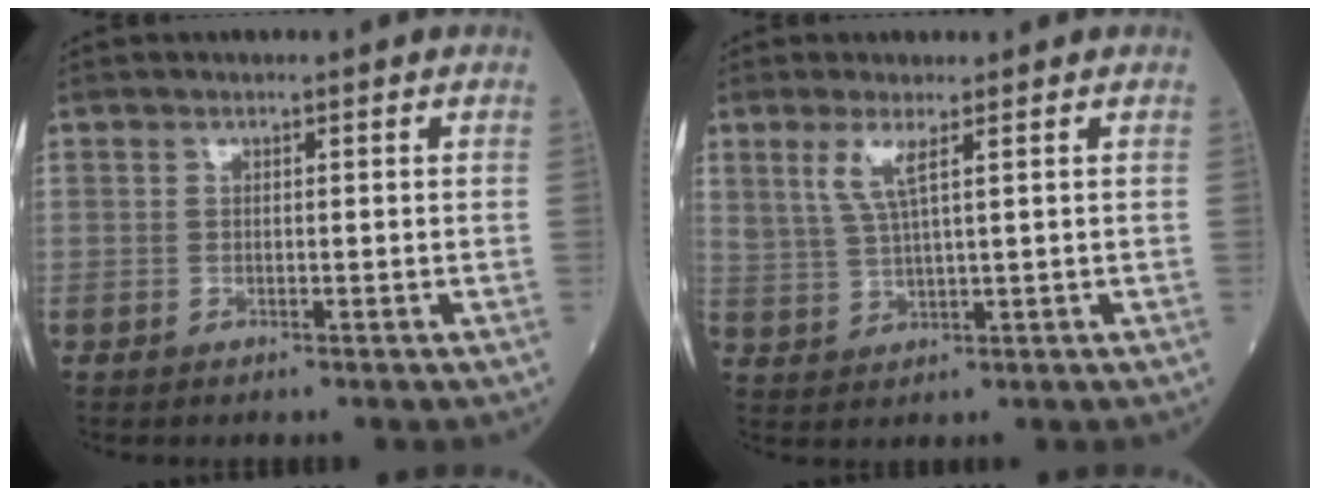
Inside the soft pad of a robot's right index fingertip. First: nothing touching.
{"total": 4.1, "force": [2.2, 0.3, 3.5], "torque": [-0.080, -0.002, 0.050]}